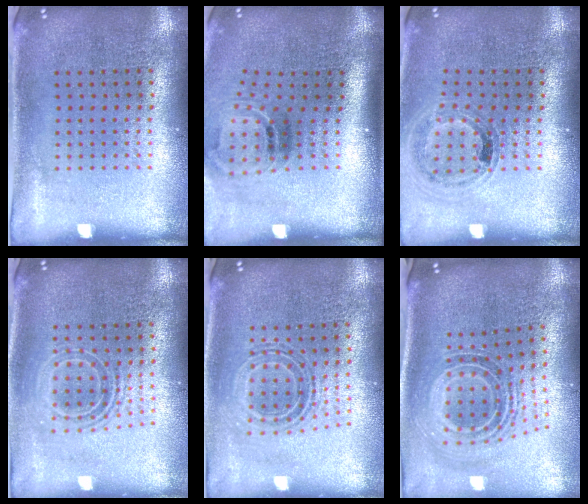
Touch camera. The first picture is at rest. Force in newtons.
{"total": 1.6, "press": 1.0, "slide": 1.2}
{"total": 1.0, "press": 1.0, "slide": 0.1}
{"total": 1.7, "press": 1.3, "slide": 1.1}
{"total": 0.8, "press": 0.7, "slide": 0.3}
{"total": 1.6, "press": 1.3, "slide": 0.9}